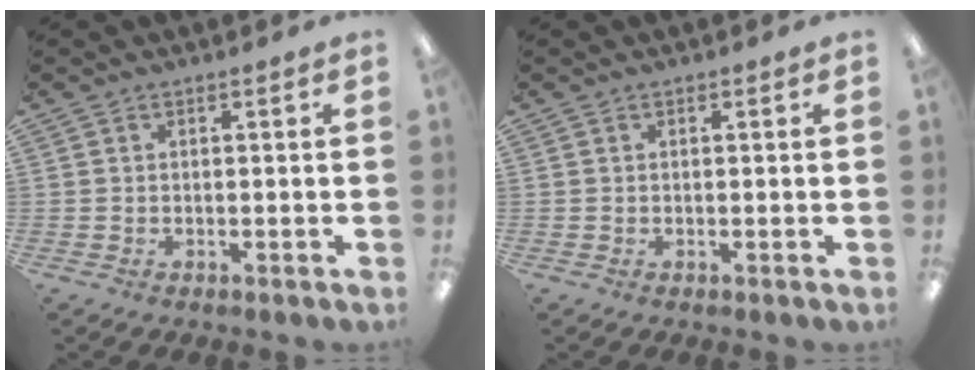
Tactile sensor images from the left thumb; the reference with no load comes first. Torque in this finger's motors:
{"motor_torque": [-0.11, 0.02, -0.14, 0.06, 0.00]}